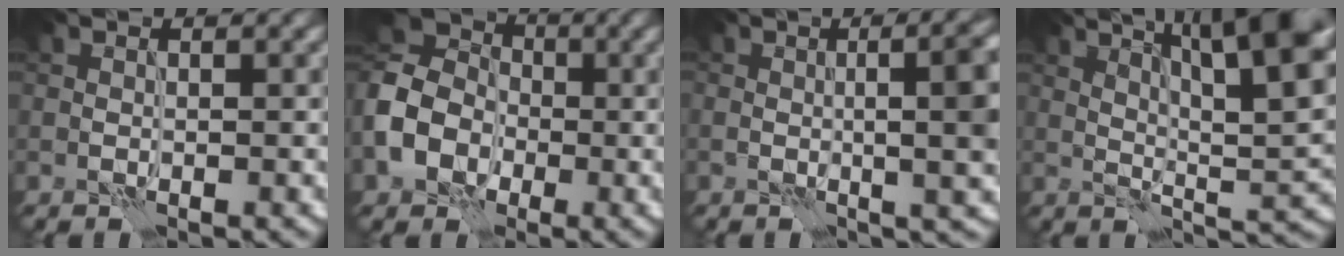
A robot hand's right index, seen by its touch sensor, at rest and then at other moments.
{"total": 9.2, "force": [-2.6, 7.4, 4.9], "torque": [-0.120, -0.011, -0.050]}
{"total": 10.8, "force": [1.5, 4.2, 9.8], "torque": [-0.078, 0.029, 0.018]}
{"total": 13.9, "force": [6.3, 4.5, 11.6], "torque": [-0.158, 0.016, 0.087]}